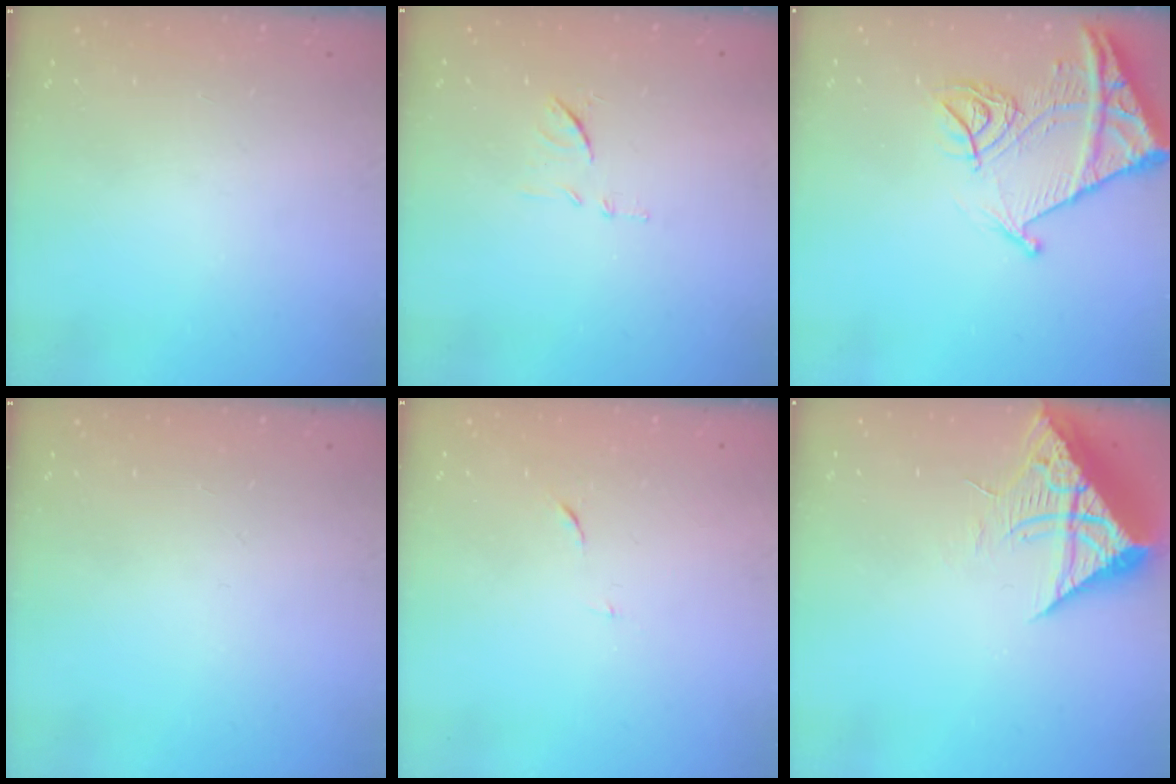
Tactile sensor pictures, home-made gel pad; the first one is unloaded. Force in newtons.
{"total": 8.2, "press": 8.2, "slide": 0.6}
{"total": 14.9, "press": 14.8, "slide": 1.6}
{"total": 0.0}
{"total": 4.5, "press": 4.3, "slide": 1.0}
{"total": 11.8, "press": 11.7, "slide": 1.2}